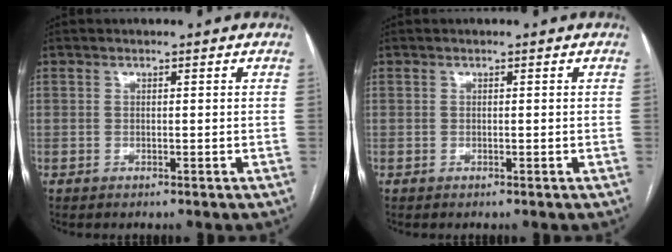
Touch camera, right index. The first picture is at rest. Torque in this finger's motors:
{"motor_torque": [0.01, 0.01, 0.00, 0.00]}